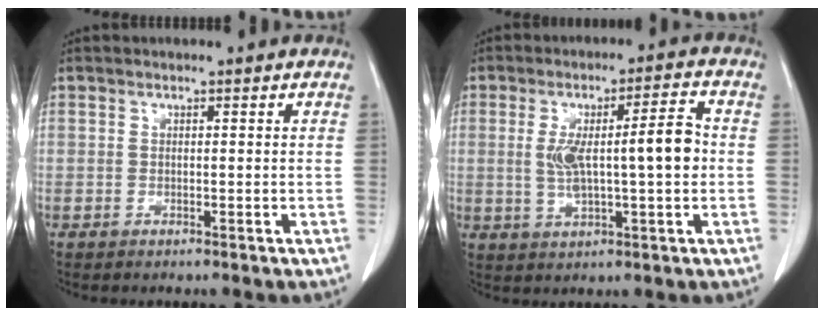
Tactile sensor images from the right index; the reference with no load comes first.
{"total": 9.9, "force": [0.2, 1.9, 9.7], "torque": [-0.167, 0.022, 0.008]}